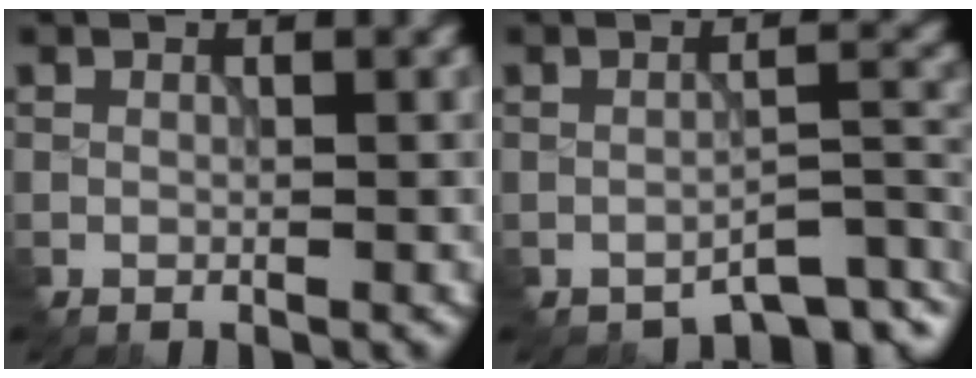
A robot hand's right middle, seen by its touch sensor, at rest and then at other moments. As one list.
[{"total": 4.1, "force": [-3.4, 1.2, 1.8], "torque": [-0.022, -0.004, -0.051]}]